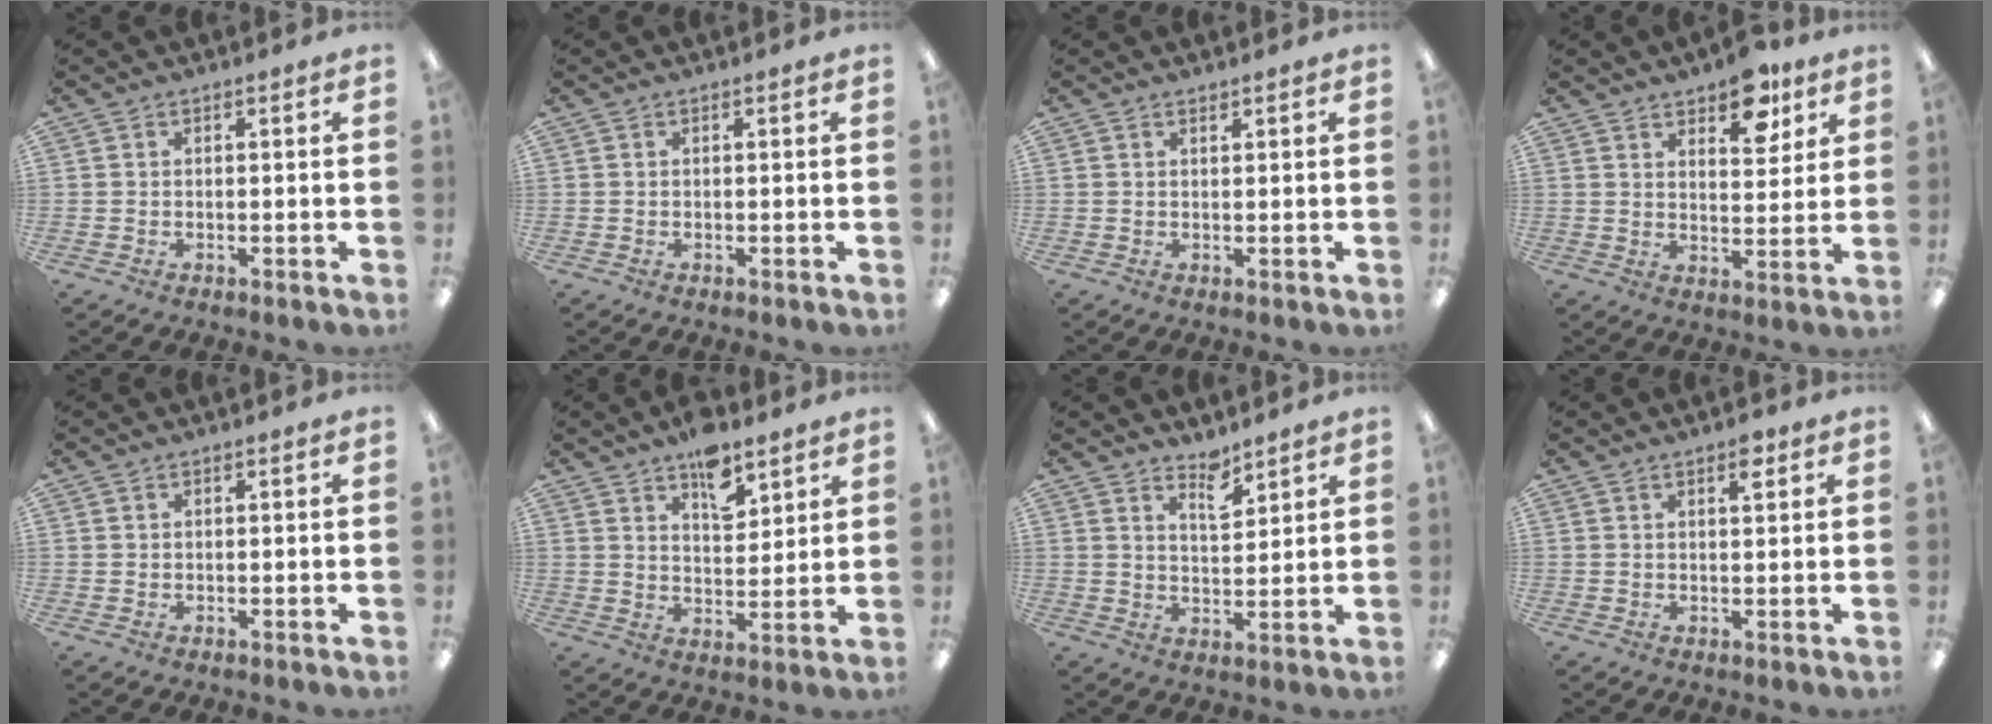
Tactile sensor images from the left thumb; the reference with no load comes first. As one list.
[{"total": 0.0}, {"total": 0.9, "force": [0.8, 0.1, 0.2], "torque": [-0.005, -0.001, 0.015]}, {"total": 9.5, "force": [6.7, 4.4, 5.0], "torque": [-0.051, -0.033, 0.112]}, {"total": 0.6, "force": [0.3, 0.5, 0.0], "torque": [-0.001, 0.003, 0.006]}, {"total": 9.2, "force": [6.4, 4.5, 4.8], "torque": [-0.058, -0.038, 0.108]}, {"total": 5.5, "force": [4.6, 1.8, 2.3], "torque": [-0.025, -0.034, 0.078]}, {"total": 3.5, "force": [2.3, 1.1, 2.4], "torque": [-0.028, -0.007, 0.035]}]